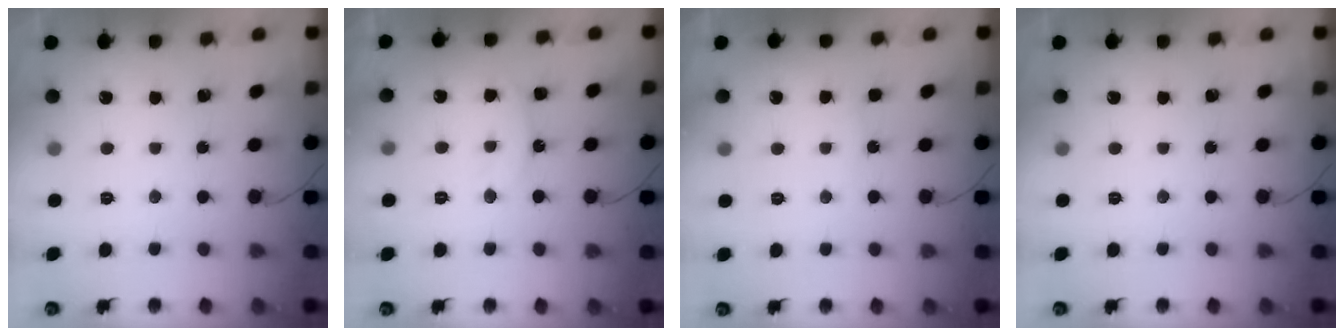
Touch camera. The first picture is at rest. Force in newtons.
{"total": 9.1, "press": 9.1, "slide": 1.0}
{"total": 3.7, "press": 3.7, "slide": 0.3}
{"total": 0.0}